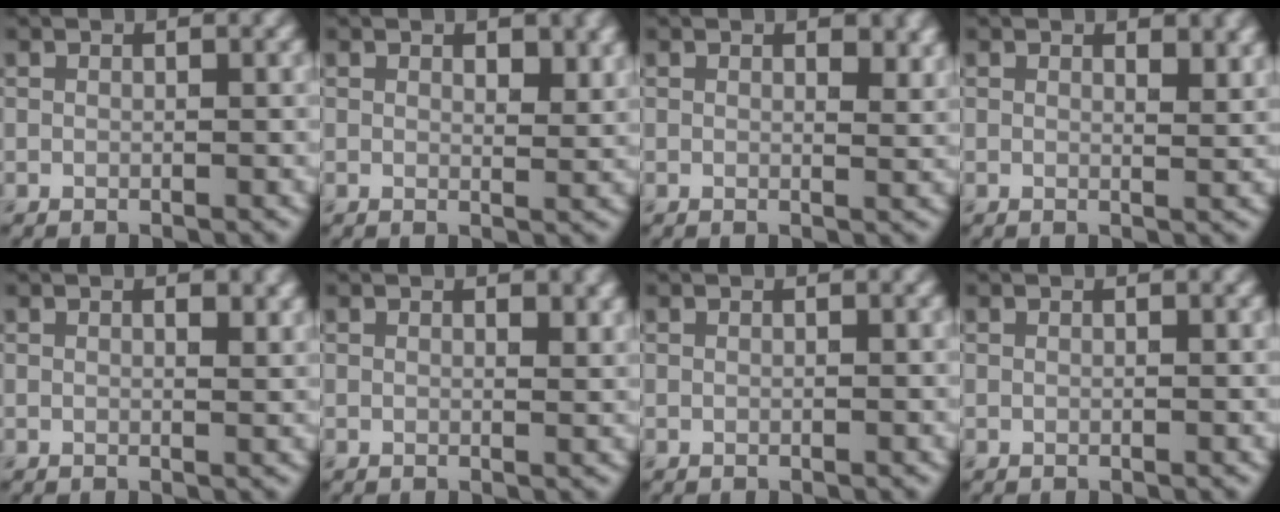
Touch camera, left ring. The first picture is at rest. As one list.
[{"total": 2.1, "force": [1.1, 0.9, 1.5], "torque": [-0.017, -0.006, 0.021]}, {"total": 1.9, "force": [1.1, 0.8, 1.4], "torque": [-0.015, -0.005, 0.020]}, {"total": 2.0, "force": [1.3, 0.7, 1.4], "torque": [-0.016, -0.005, 0.023]}, {"total": 1.3, "force": [0.7, 0.4, 1.0], "torque": [-0.012, -0.002, 0.012]}, {"total": 1.2, "force": [0.7, 0.4, 0.9], "torque": [-0.010, -0.002, 0.012]}, {"total": 0.0}, {"total": 0.0}]